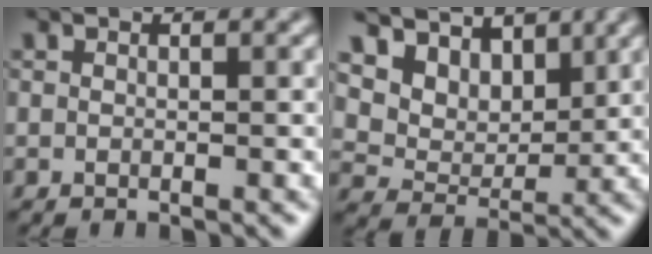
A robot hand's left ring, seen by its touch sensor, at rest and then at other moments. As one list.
[{"total": 8.8, "force": [5.4, 5.8, 3.9], "torque": [-0.097, -0.008, 0.103]}]